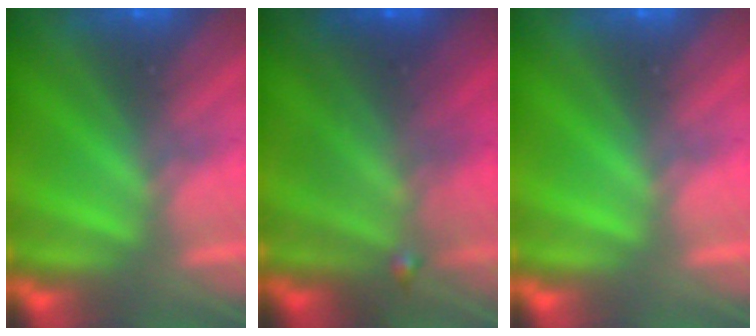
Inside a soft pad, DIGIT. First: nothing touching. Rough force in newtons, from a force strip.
{"total": 7.0}
{"total": 0.0}